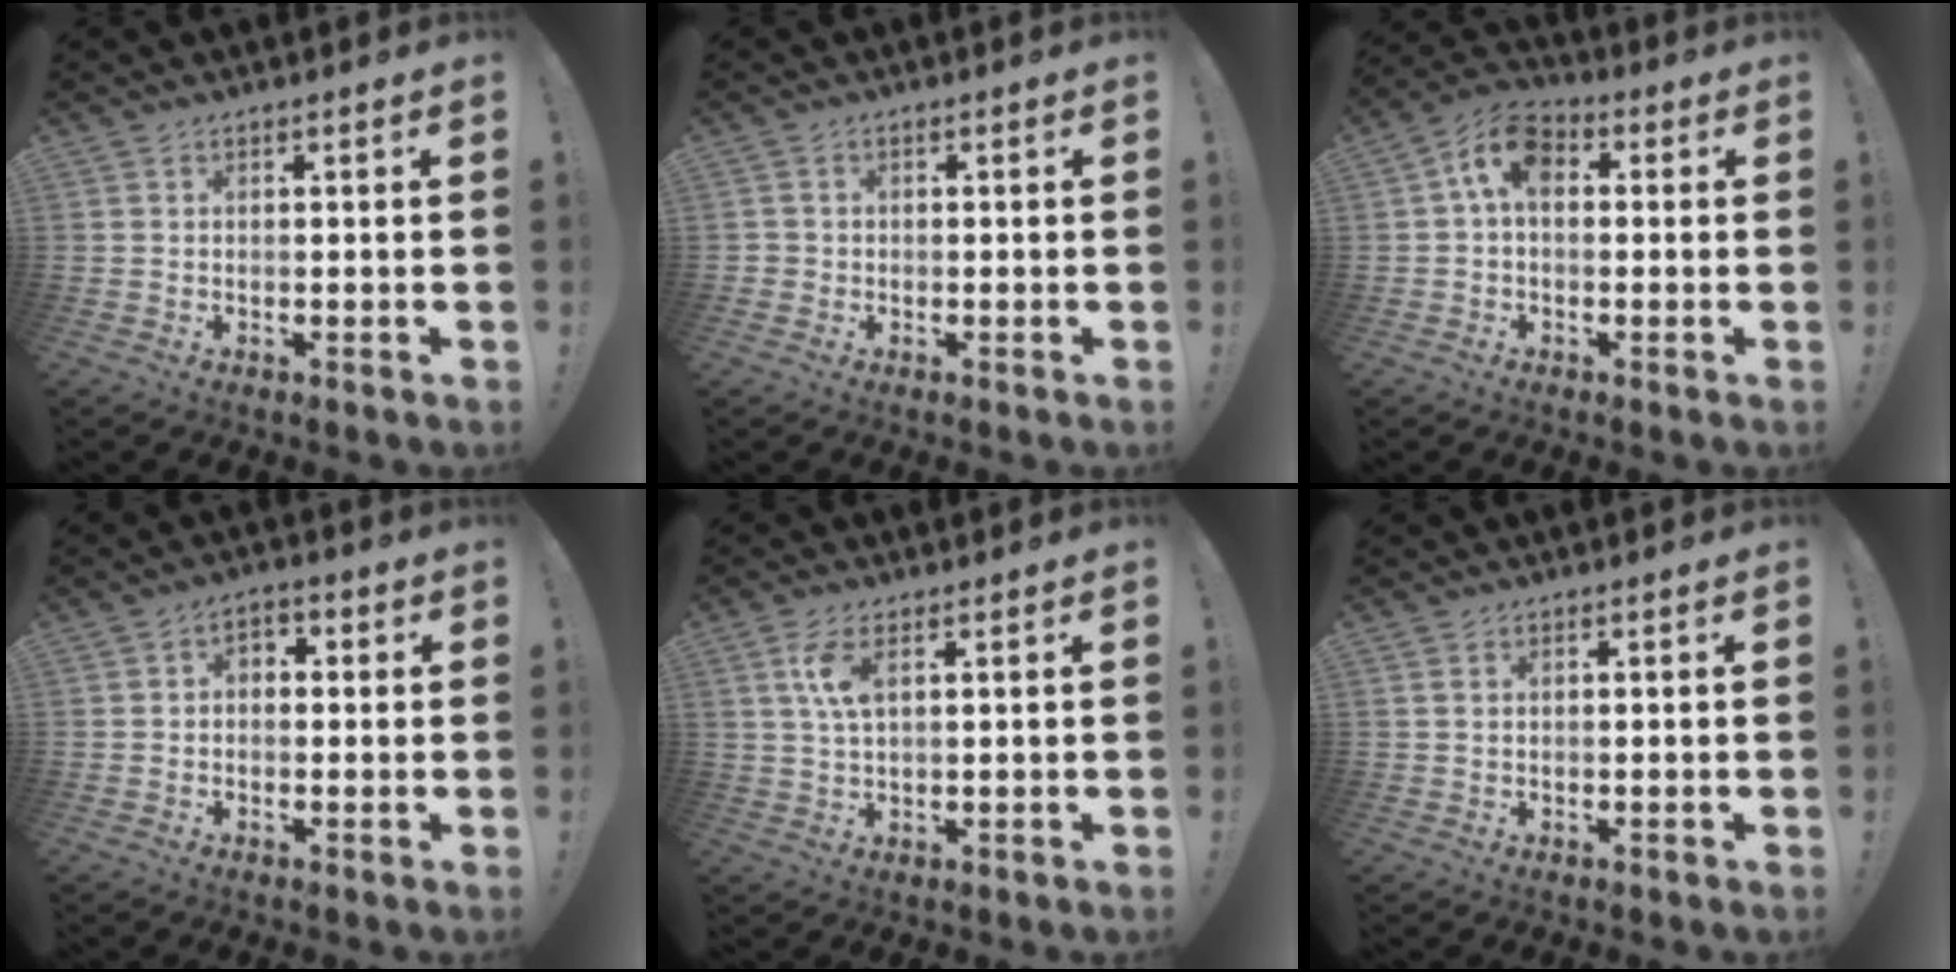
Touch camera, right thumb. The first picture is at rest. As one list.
[{"total": 1.4, "force": [-0.3, 1.3, 0.4], "torque": [-0.014, 0.007, -0.003]}, {"total": 8.6, "force": [1.9, 5.3, 6.5], "torque": [-0.125, 0.009, 0.039]}, {"total": 3.3, "force": [-1.1, 2.6, 1.9], "torque": [-0.025, 0.011, -0.020]}, {"total": 5.9, "force": [2.1, 2.4, 5.0], "torque": [-0.109, 0.001, 0.035]}, {"total": 0.7, "force": [0.4, 0.4, 0.5], "torque": [-0.018, 0.005, 0.009]}]